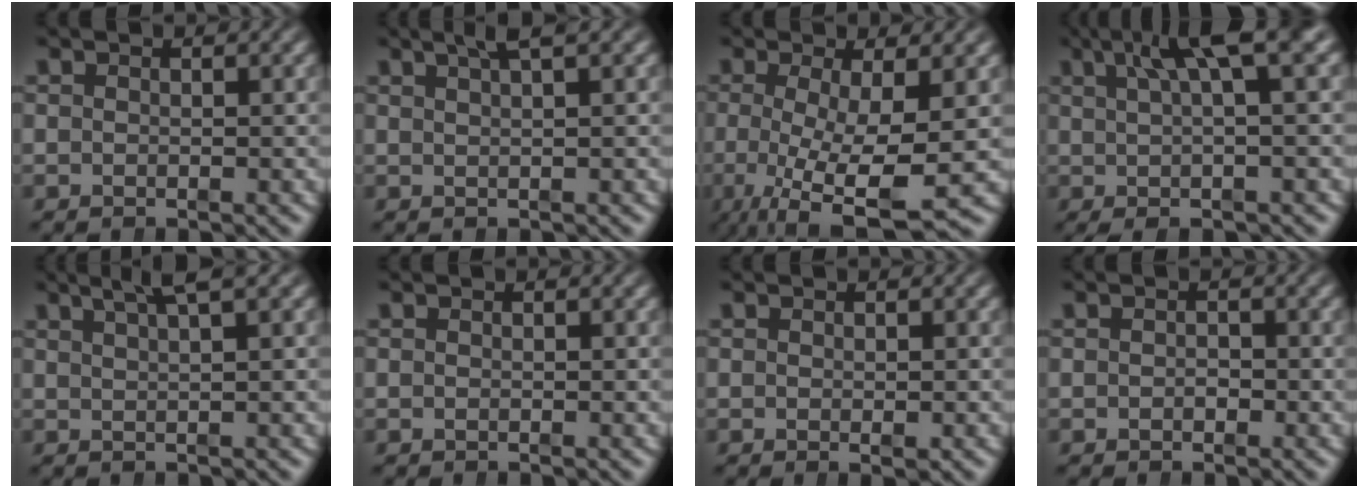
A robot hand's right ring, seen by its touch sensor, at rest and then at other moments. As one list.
[{"total": 3.0, "force": [2.2, -0.6, 1.9], "torque": [-0.017, 0.014, 0.037]}, {"total": 7.6, "force": [-2.6, 2.6, 6.6], "torque": [-0.129, -0.046, -0.016]}, {"total": 7.0, "force": [3.0, 0.8, 6.3], "torque": [-0.074, 0.024, 0.045]}, {"total": 3.9, "force": [3.0, -0.5, 2.5], "torque": [-0.026, 0.017, 0.048]}, {"total": 0.0}, {"total": 0.7, "force": [-0.1, 0.1, 0.6], "torque": [-0.007, -0.005, 0.001]}, {"total": 0.5, "force": [-0.4, 0.0, 0.3], "torque": [-0.003, -0.005, -0.005]}]